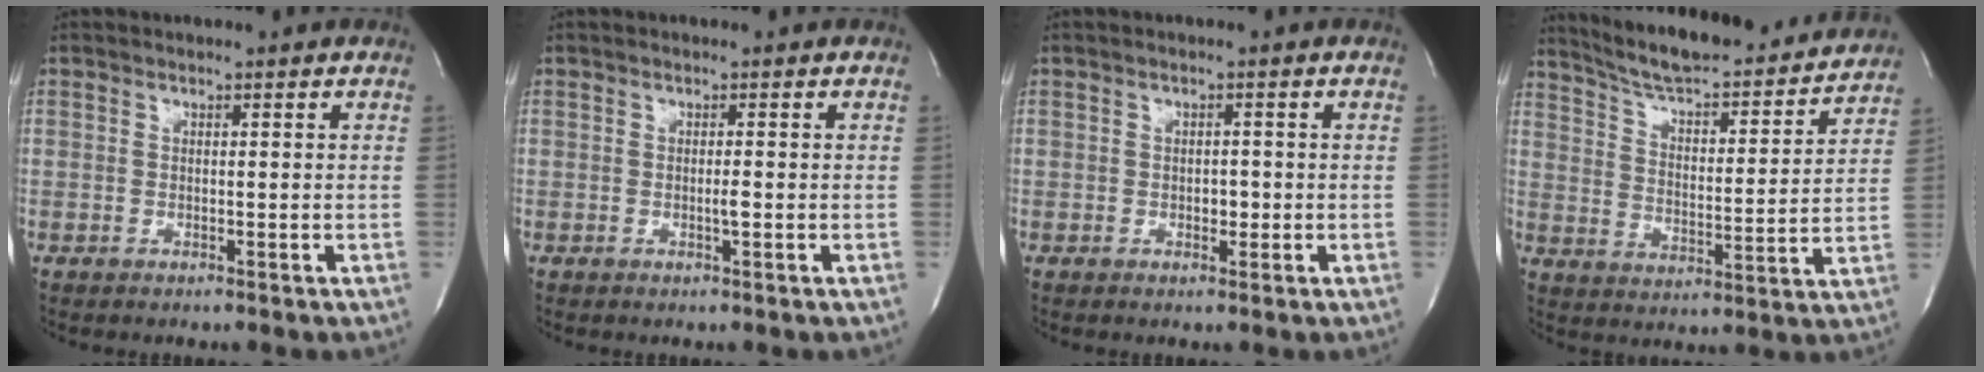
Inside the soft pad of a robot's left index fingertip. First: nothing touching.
{"total": 0.9, "force": [-0.2, 0.0, 0.9], "torque": [-0.020, -0.002, -0.003]}
{"total": 1.4, "force": [-0.3, 0.9, 1.1], "torque": [-0.016, 0.002, -0.003]}
{"total": 21.8, "force": [19.9, 3.6, 8.2], "torque": [-0.125, -0.009, 0.280]}